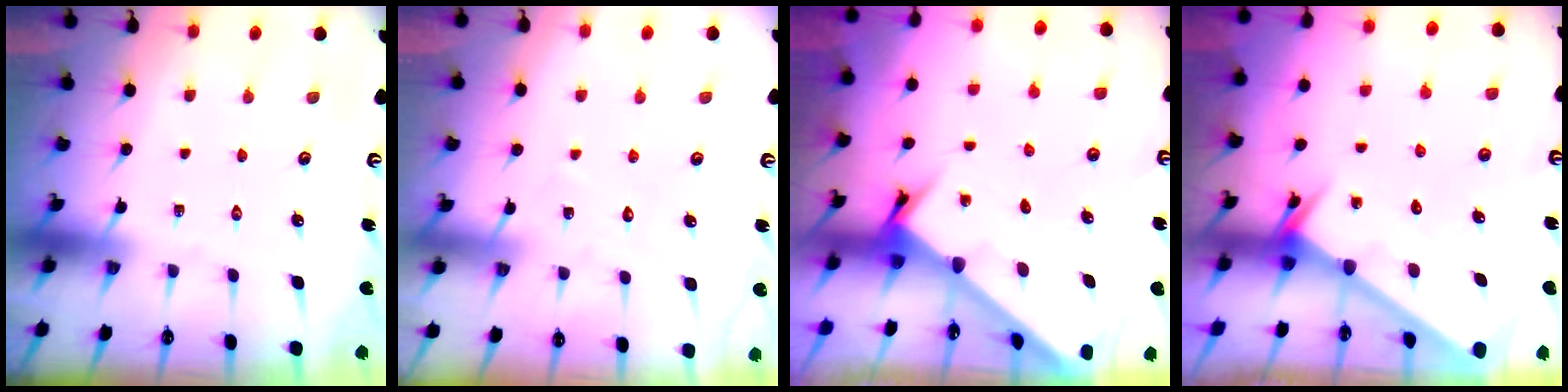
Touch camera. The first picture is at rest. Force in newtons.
{"total": 3.8, "press": 3.8, "slide": 0.3}
{"total": 2.6, "press": 2.6, "slide": 0.3}
{"total": 2.6, "press": 2.6, "slide": 0.0}